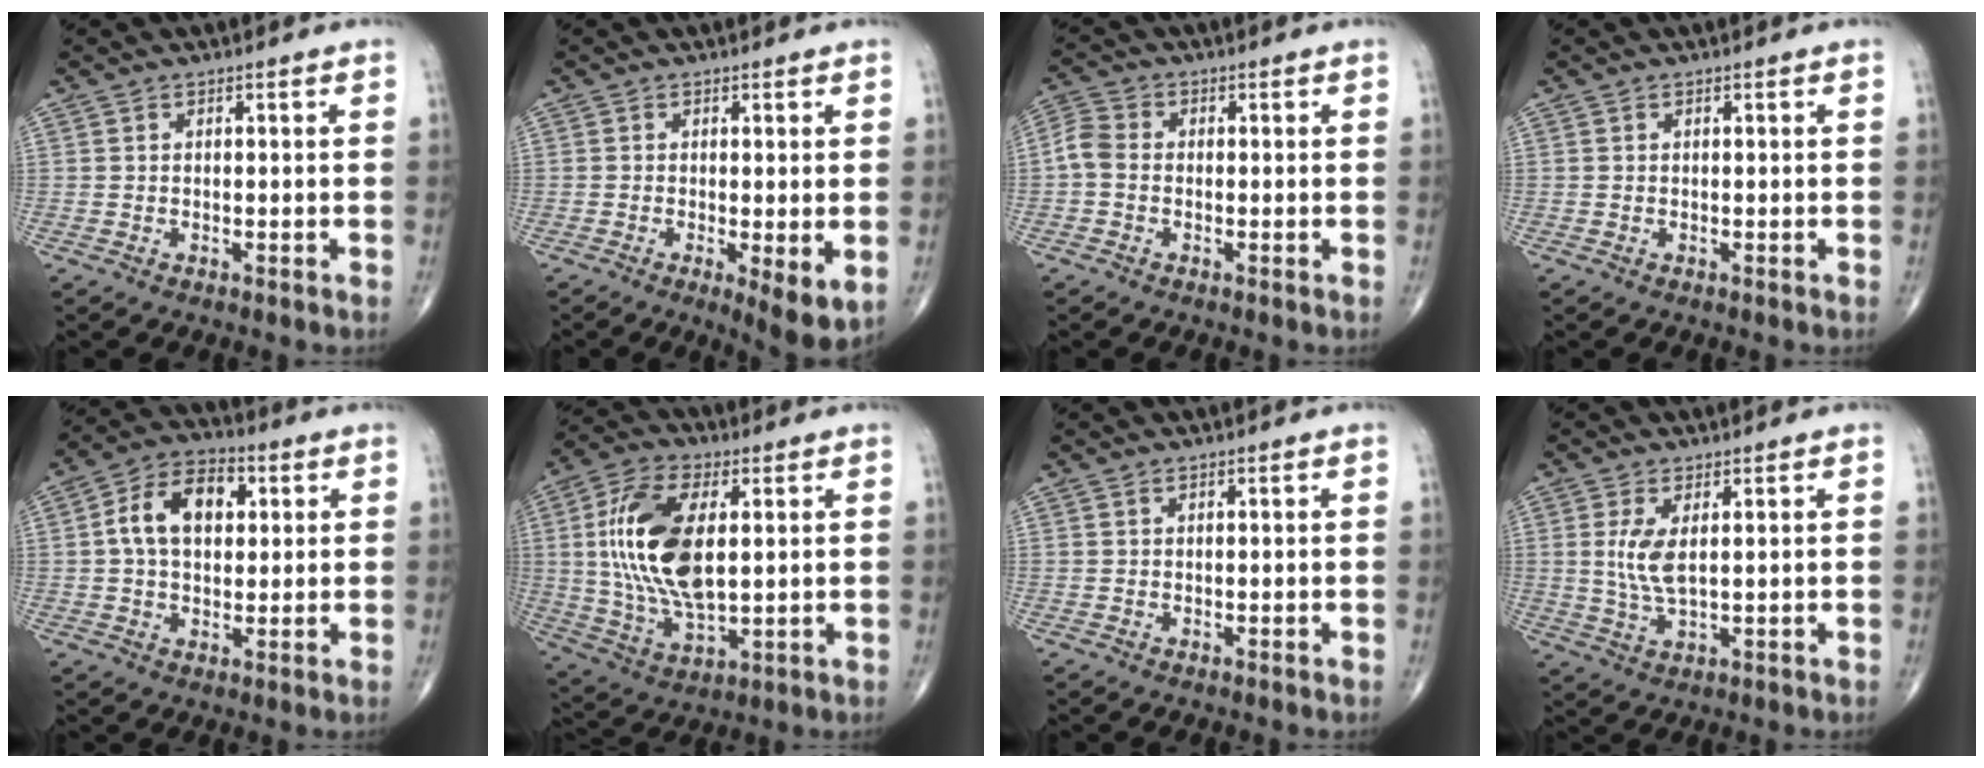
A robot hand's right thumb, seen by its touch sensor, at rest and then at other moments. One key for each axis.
{"total": 6.3, "fx": -1.3, "fy": 1.7, "fz": 5.9, "tx": -0.090, "ty": -0.021, "tz": -0.021}
{"total": 4.1, "fx": -0.7, "fy": 3.0, "fz": 2.7, "tx": -0.058, "ty": 0.010, "tz": -0.025}
{"total": 0.0}
{"total": 11.7, "fx": 2.3, "fy": 7.4, "fz": 8.7, "tx": -0.134, "ty": 0.017, "tz": 0.031}
{"total": 18.0, "fx": 2.8, "fy": 8.9, "fz": 15.4, "tx": -0.303, "ty": -0.008, "tz": 0.055}
{"total": 0.0}
{"total": 5.5, "fx": 1.1, "fy": 2.1, "fz": 4.9, "tx": -0.108, "ty": -0.011, "tz": 0.029}